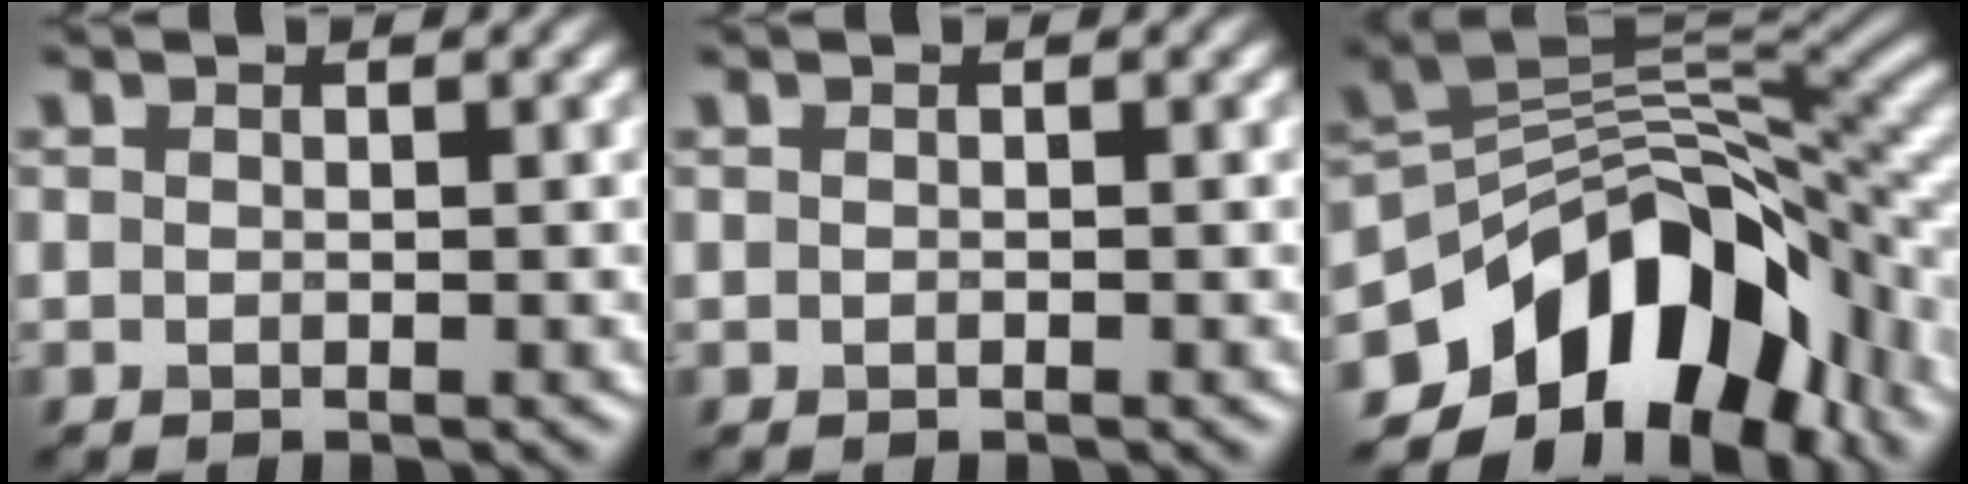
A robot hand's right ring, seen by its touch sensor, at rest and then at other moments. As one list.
[{"total": 0.0}, {"total": 12.6, "force": [-5.8, 7.8, 7.9], "torque": [-0.123, 0.010, -0.105]}]